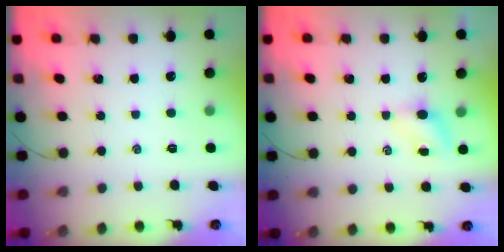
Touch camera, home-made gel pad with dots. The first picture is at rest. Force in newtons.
{"total": 4.2, "press": 4.1, "slide": 0.8}